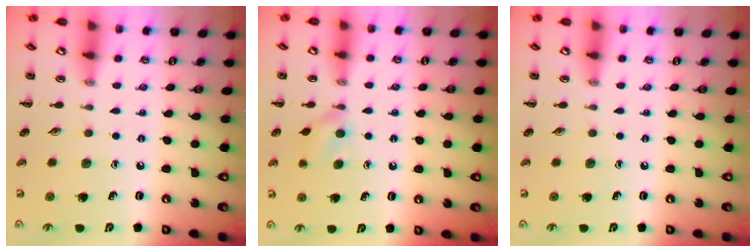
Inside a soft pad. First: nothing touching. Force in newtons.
{"total": 6.7, "press": 6.4, "slide": 1.9}
{"total": 0.0}